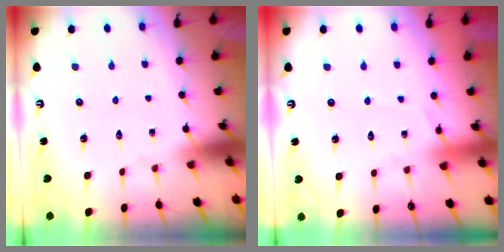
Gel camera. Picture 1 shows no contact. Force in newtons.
{"total": 3.5, "press": 3.4, "slide": 0.5}